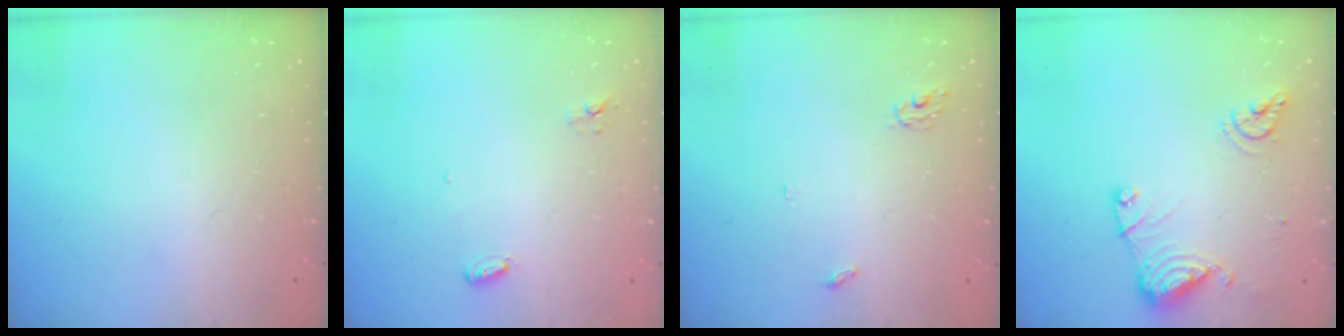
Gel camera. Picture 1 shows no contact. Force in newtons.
{"total": 3.6, "press": 3.5, "slide": 0.9}
{"total": 2.8, "press": 2.8, "slide": 0.2}
{"total": 11.9, "press": 11.9, "slide": 1.3}